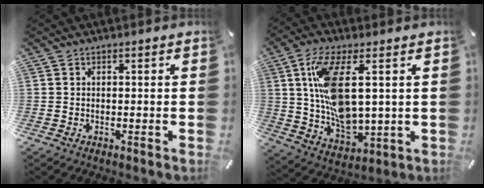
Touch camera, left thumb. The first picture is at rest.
{"total": 15.0, "force": [3.6, 7.3, 12.7], "torque": [-0.259, -0.013, 0.064]}